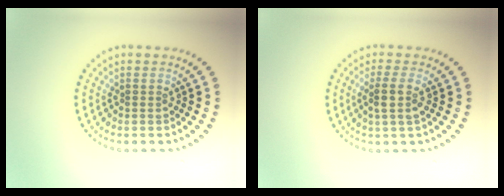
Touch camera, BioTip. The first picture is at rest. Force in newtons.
{"total": 2.2, "press": 1.8, "slide": 1.2}